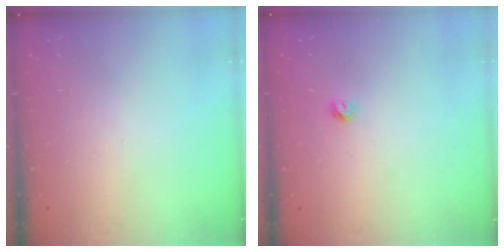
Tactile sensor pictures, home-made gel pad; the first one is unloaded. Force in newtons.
{"total": 3.7, "press": 3.6, "slide": 0.4}